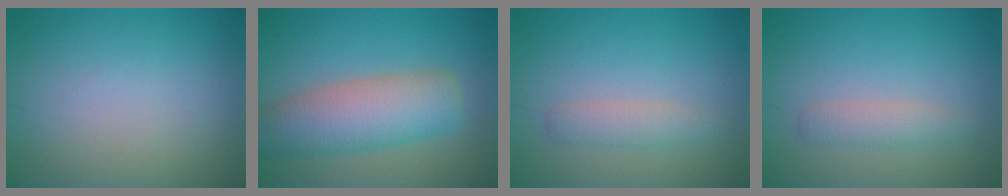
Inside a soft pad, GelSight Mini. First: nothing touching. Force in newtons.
{"total": 7.3, "press": 7.3, "slide": 0.6}
{"total": 1.9, "press": 1.9, "slide": 0.1}
{"total": 1.9, "press": 1.9, "slide": 0.1}